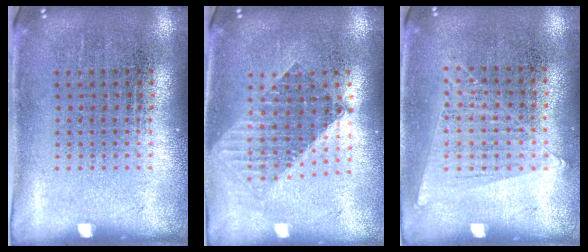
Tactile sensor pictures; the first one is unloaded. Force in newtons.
{"total": 1.6, "press": 1.3, "slide": 1.0}
{"total": 1.0, "press": 1.0, "slide": 0.4}